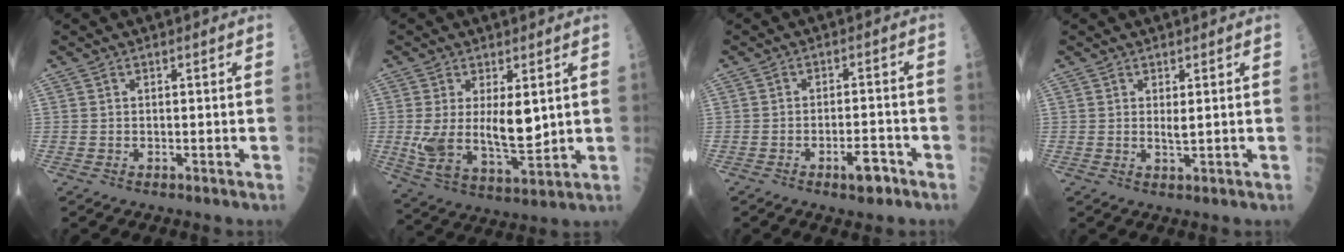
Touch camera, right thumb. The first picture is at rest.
{"total": 11.7, "force": [1.7, 5.3, 10.3], "torque": [-0.179, -0.027, 0.043]}
{"total": 4.6, "force": [-2.5, 1.6, 3.5], "torque": [-0.044, 0.017, -0.036]}
{"total": 1.4, "force": [0.5, 0.3, 1.3], "torque": [-0.023, -0.007, 0.010]}